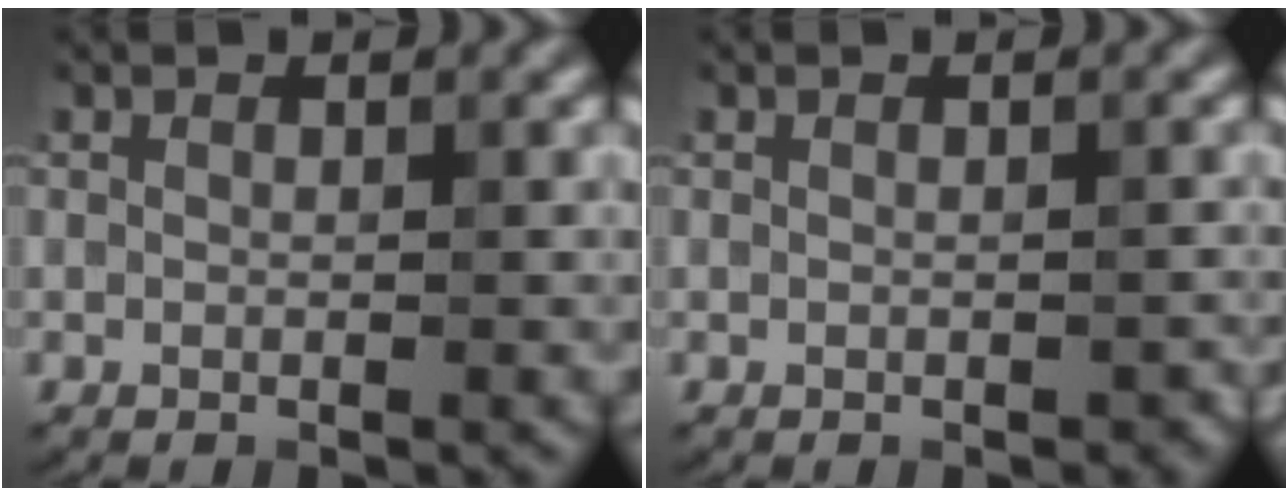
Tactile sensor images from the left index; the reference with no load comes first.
{"total": 0.7, "force": [-0.3, 0.5, 0.4], "torque": [-0.008, -0.004, -0.001]}